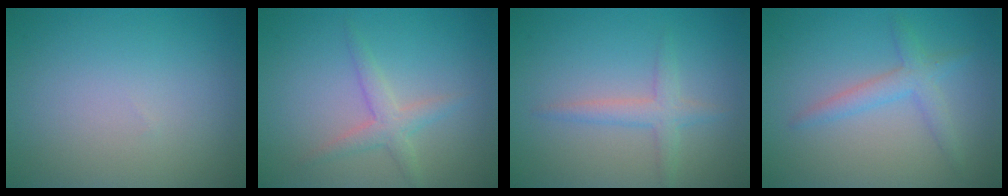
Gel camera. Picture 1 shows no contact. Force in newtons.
{"total": 2.2, "press": 2.2, "slide": 0.1}
{"total": 2.2, "press": 2.2, "slide": 0.1}
{"total": 2.4, "press": 2.4, "slide": 0.3}